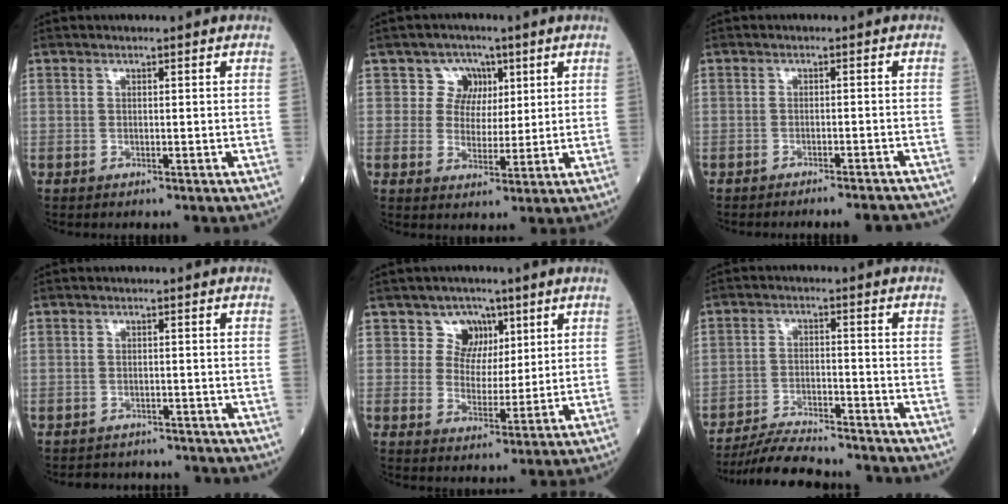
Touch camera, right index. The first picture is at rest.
{"total": 5.0, "force": [2.2, 4.5, 0.6], "torque": [-0.001, 0.012, 0.036]}
{"total": 7.1, "force": [-6.9, 0.5, 1.6], "torque": [-0.009, -0.004, -0.076]}
{"total": 5.0, "force": [-4.6, 2.0, -0.3], "torque": [0.006, 0.011, -0.057]}
{"total": 5.4, "force": [2.9, 4.5, 0.8], "torque": [-0.006, 0.007, 0.052]}
{"total": 12.6, "force": [-11.9, 1.3, 4.1], "torque": [-0.065, -0.005, -0.184]}